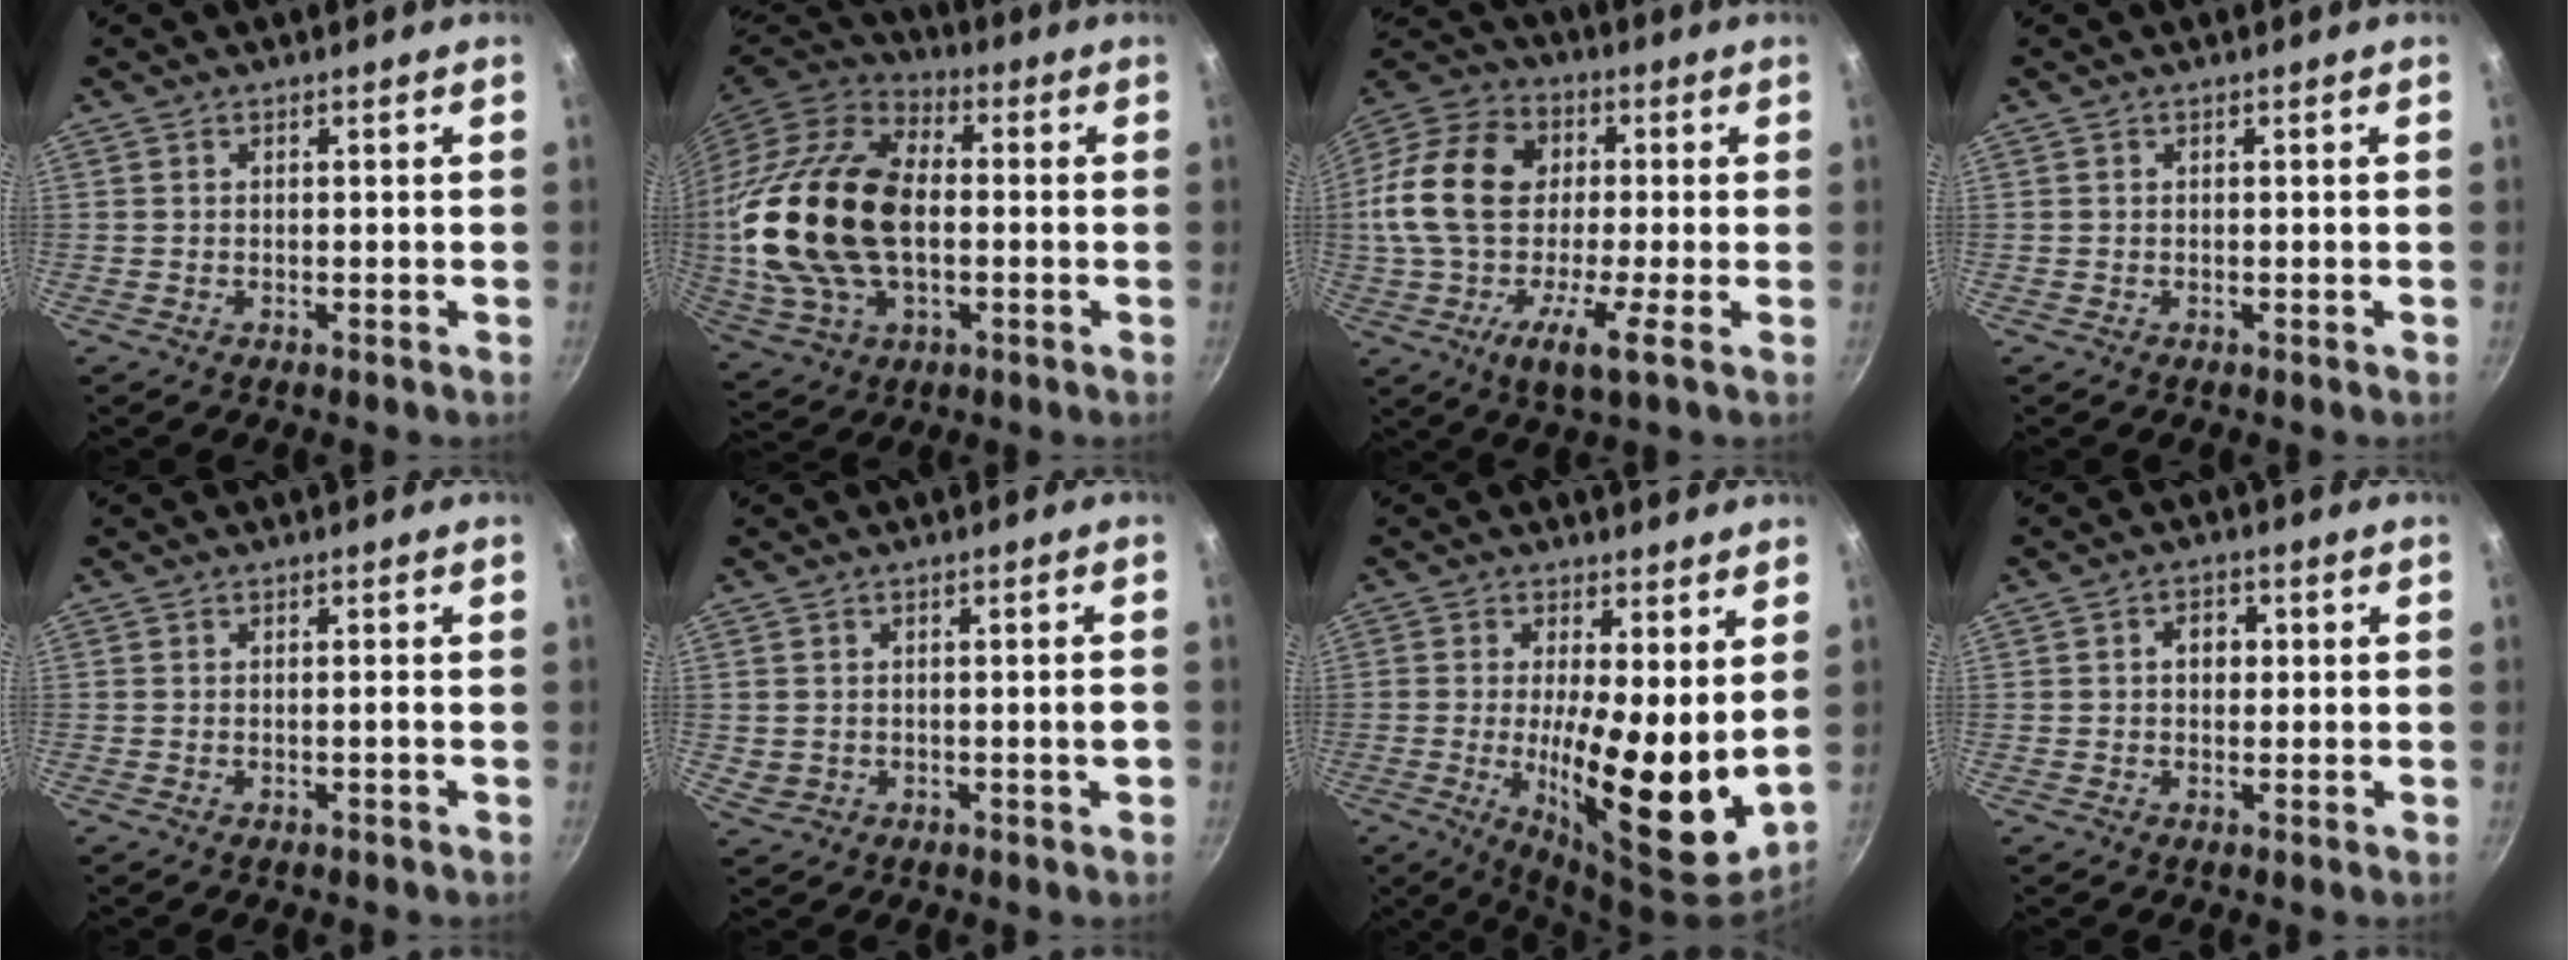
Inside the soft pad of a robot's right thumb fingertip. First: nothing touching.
{"total": 25.7, "force": [-0.4, 15.6, 20.5], "torque": [-0.391, 0.020, -0.008]}
{"total": 18.4, "force": [-1.0, 10.0, 15.4], "torque": [-0.272, 0.033, -0.048]}
{"total": 0.0}
{"total": 0.7, "force": [-0.3, 0.1, 0.6], "torque": [-0.014, 0.005, -0.006]}
{"total": 3.2, "force": [-0.3, 1.8, 2.7], "torque": [-0.038, 0.007, 0.004]}
{"total": 15.8, "force": [1.0, 4.6, 15.1], "torque": [-0.221, -0.041, 0.017]}
{"total": 3.4, "force": [0.4, 2.7, 2.1], "torque": [-0.015, 0.007, 0.003]}